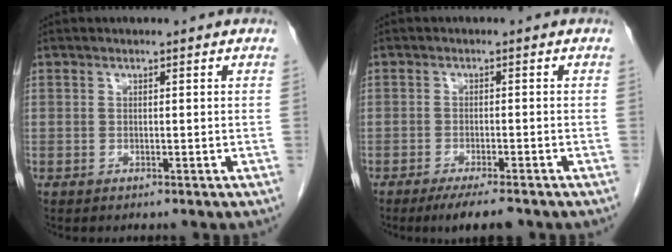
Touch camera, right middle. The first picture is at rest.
{"total": 5.5, "force": [-4.2, 0.7, 3.4], "torque": [-0.048, -0.010, -0.064]}